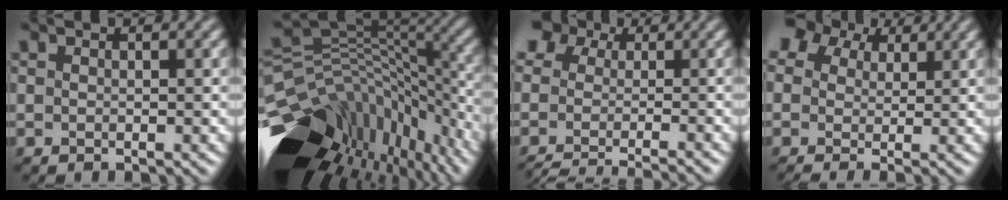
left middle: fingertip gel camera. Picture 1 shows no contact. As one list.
[{"total": 16.5, "force": [-8.9, 9.0, 10.5], "torque": [-0.201, 0.026, -0.126]}, {"total": 7.6, "force": [-4.0, 4.8, 4.3], "torque": [-0.045, -0.007, -0.056]}, {"total": 4.7, "force": [1.9, 3.3, 2.8], "torque": [-0.059, 0.007, 0.028]}]